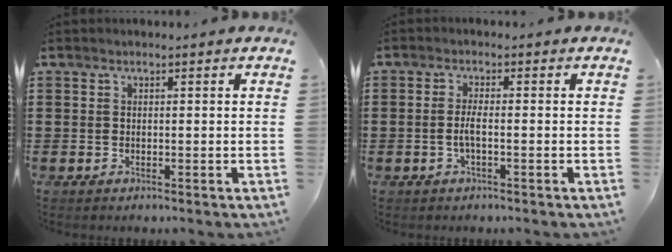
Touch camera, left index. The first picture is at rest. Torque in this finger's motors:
{"motor_torque": [0.09, 0.08, 0.03, 0.03]}